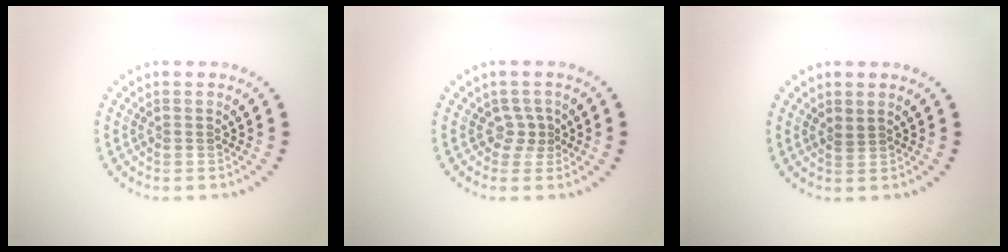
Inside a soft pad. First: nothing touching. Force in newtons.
{"total": 1.4, "press": 0.9, "slide": 1.0}
{"total": 0.6, "press": 0.3, "slide": 0.5}